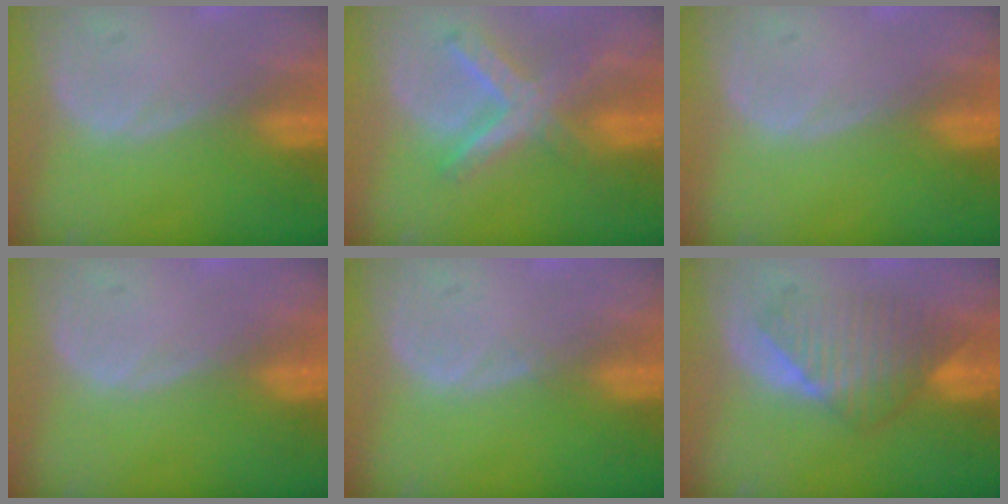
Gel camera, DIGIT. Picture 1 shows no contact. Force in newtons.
{"total": 7.6, "press": 6.5, "slide": 3.8}
{"total": 0.0}
{"total": 0.0}
{"total": 0.5, "press": 0.5, "slide": 0.1}
{"total": 6.7, "press": 6.6, "slide": 1.0}